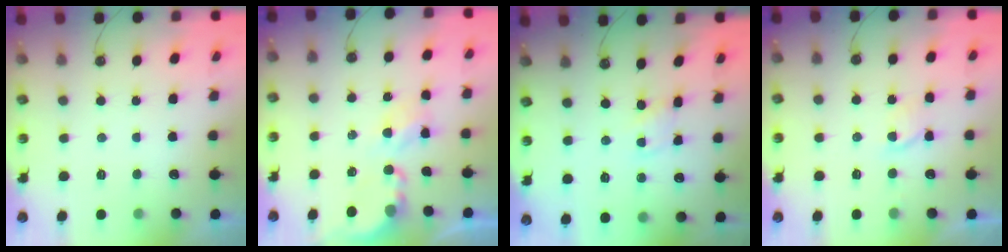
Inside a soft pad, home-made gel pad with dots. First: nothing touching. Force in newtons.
{"total": 3.9, "press": 3.9, "slide": 0.1}
{"total": 2.8, "press": 2.8, "slide": 0.3}
{"total": 3.1, "press": 3.1, "slide": 0.4}